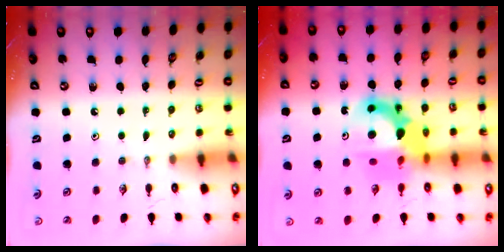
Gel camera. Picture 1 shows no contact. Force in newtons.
{"total": 14.0, "press": 13.9, "slide": 1.7}